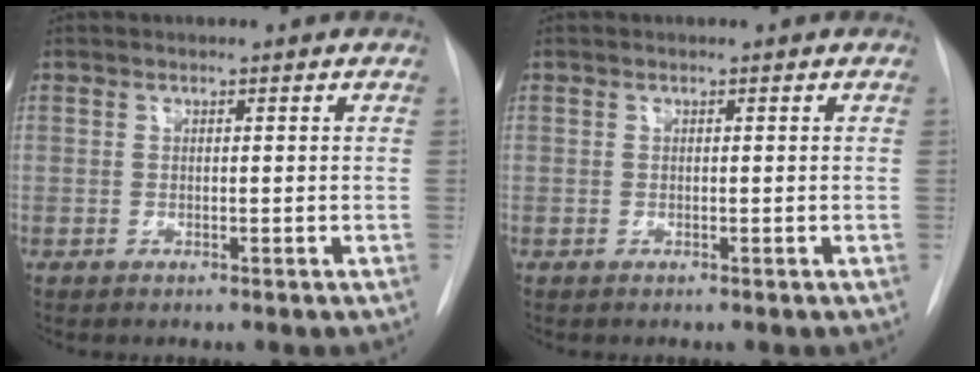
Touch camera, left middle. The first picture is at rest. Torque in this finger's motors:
{"motor_torque": [-0.05, 0.01, 0.10, 0.00]}